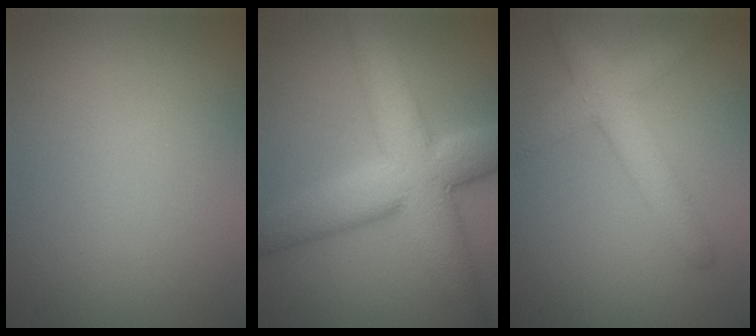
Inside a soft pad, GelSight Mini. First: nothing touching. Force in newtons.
{"total": 9.6, "press": 9.6, "slide": 0.4}
{"total": 4.5, "press": 4.5, "slide": 0.2}